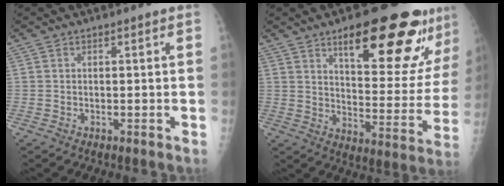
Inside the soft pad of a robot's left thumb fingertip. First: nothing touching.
{"total": 23.5, "force": [14.1, 7.3, 17.3], "torque": [-0.195, -0.059, 0.204]}